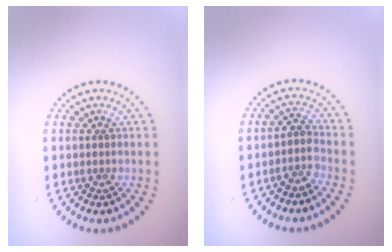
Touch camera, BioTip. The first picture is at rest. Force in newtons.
{"total": 1.9, "press": 1.4, "slide": 1.2}